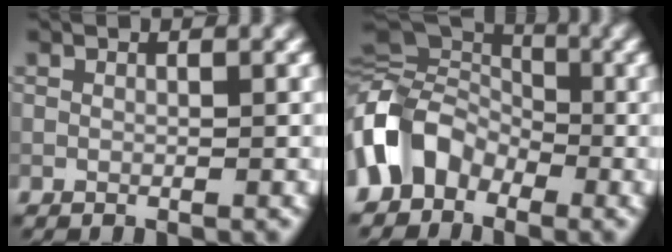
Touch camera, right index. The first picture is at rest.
{"total": 7.6, "force": [-3.2, 5.3, 4.3], "torque": [-0.083, 0.011, -0.081]}